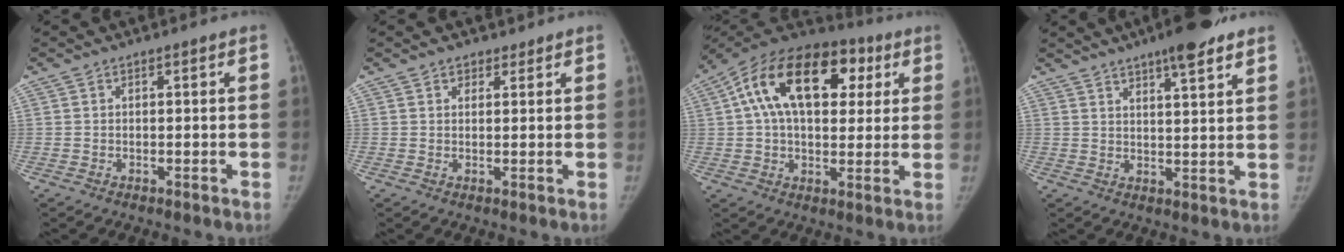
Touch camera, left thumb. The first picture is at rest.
{"total": 2.0, "force": [1.6, 1.1, 0.2], "torque": [0.007, -0.008, 0.023]}
{"total": 22.5, "force": [7.0, 13.5, 16.6], "torque": [-0.254, 0.026, 0.102]}
{"total": 9.7, "force": [6.8, 2.0, 6.7], "torque": [-0.087, -0.027, 0.100]}